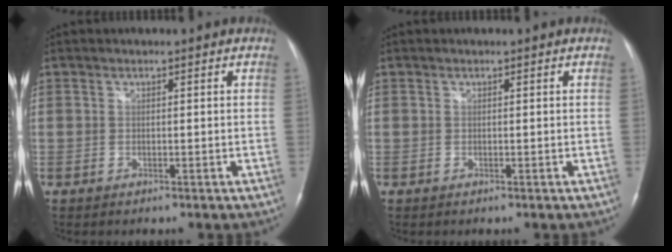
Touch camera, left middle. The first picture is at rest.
{"total": 0.0}